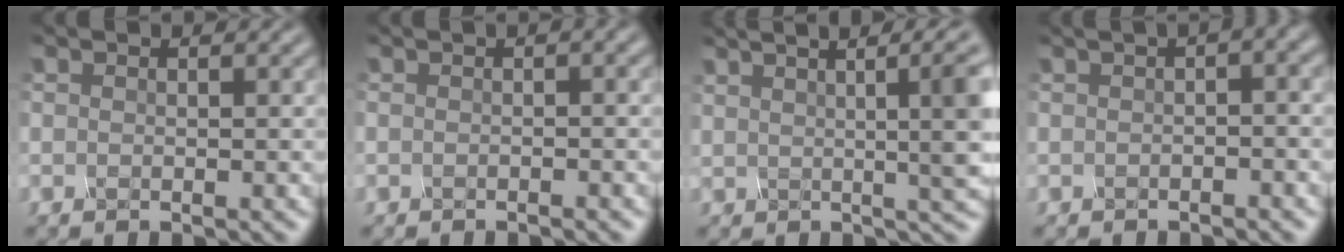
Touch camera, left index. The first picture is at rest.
{"total": 3.2, "force": [-0.4, 1.4, 2.9], "torque": [-0.022, 0.005, -0.016]}
{"total": 11.1, "force": [2.9, 3.2, 10.2], "torque": [-0.086, 0.052, 0.047]}
{"total": 5.9, "force": [-0.2, 2.2, 5.4], "torque": [-0.048, 0.017, -0.006]}